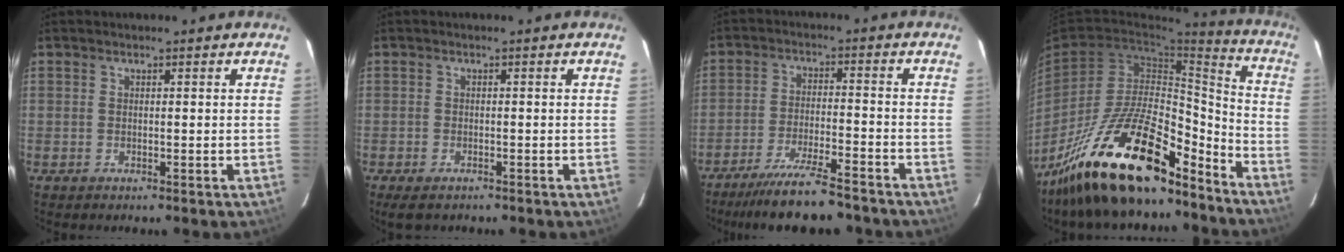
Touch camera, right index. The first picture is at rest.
{"total": 3.6, "force": [-2.7, 1.8, 1.6], "torque": [-0.040, -0.014, -0.045]}
{"total": 13.5, "force": [-11.8, 1.9, 6.3], "torque": [-0.139, -0.017, -0.189]}
{"total": 25.2, "force": [-18.7, 7.6, 15.0], "torque": [-0.262, -0.007, -0.304]}